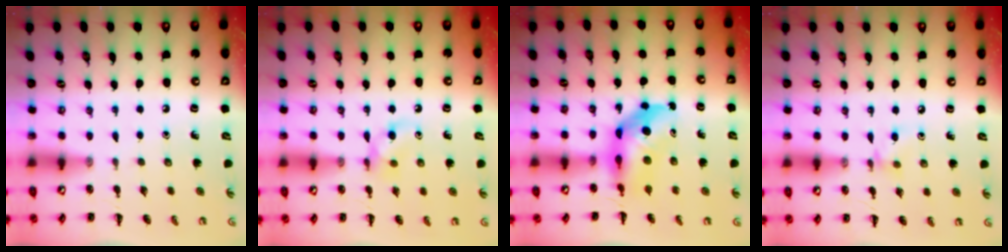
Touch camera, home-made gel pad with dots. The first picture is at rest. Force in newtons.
{"total": 5.9, "press": 5.6, "slide": 1.7}
{"total": 6.2, "press": 5.9, "slide": 1.7}
{"total": 4.6, "press": 4.3, "slide": 1.6}